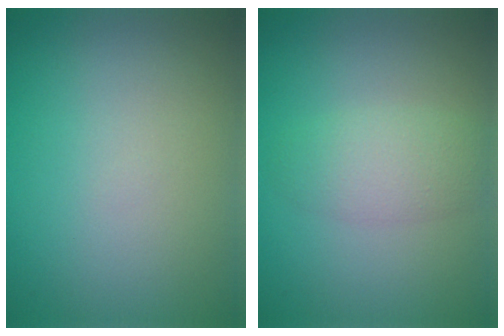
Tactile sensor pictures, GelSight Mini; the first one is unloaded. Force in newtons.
{"total": 2.8, "press": 2.8, "slide": 0.2}